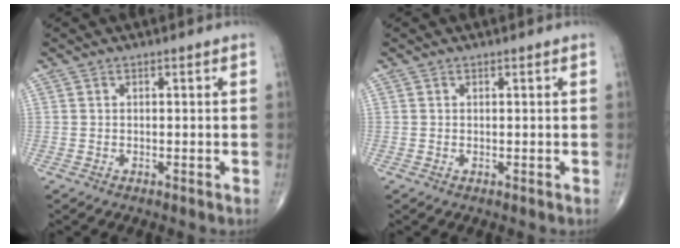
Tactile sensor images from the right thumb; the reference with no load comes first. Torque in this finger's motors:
{"motor_torque": [-0.06, -0.01, -0.10, 0.02, 0.04]}